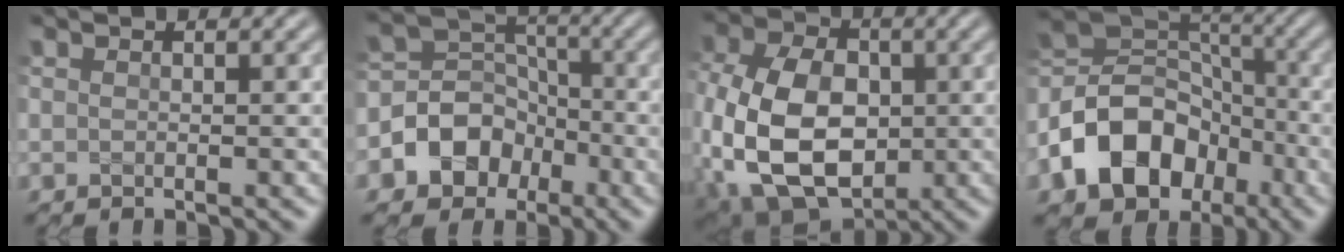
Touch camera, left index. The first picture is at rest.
{"total": 7.0, "force": [-3.0, 5.8, 2.5], "torque": [-0.028, 0.010, -0.084]}
{"total": 13.9, "force": [-2.1, 9.5, 10.0], "torque": [-0.219, -0.021, -0.034]}
{"total": 10.6, "force": [-4.7, 7.7, 5.6], "torque": [-0.101, 0.002, -0.095]}